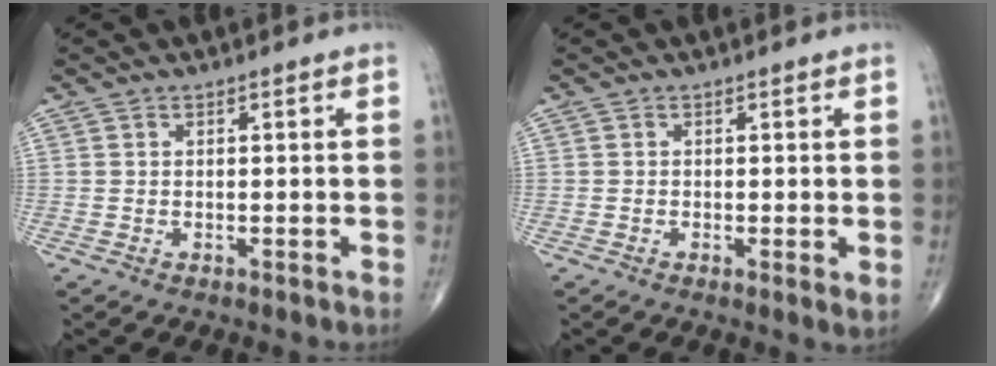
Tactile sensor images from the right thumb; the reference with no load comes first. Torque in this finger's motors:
{"motor_torque": [-0.36, 0.03, -0.23, 0.03, 0.00]}